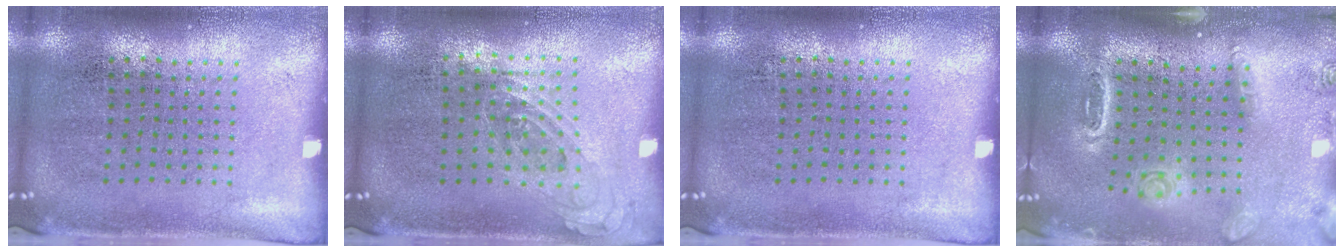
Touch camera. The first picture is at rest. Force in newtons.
{"total": 0.8, "press": 0.7, "slide": 0.3}
{"total": 0.0}
{"total": 1.5, "press": 1.5, "slide": 0.2}